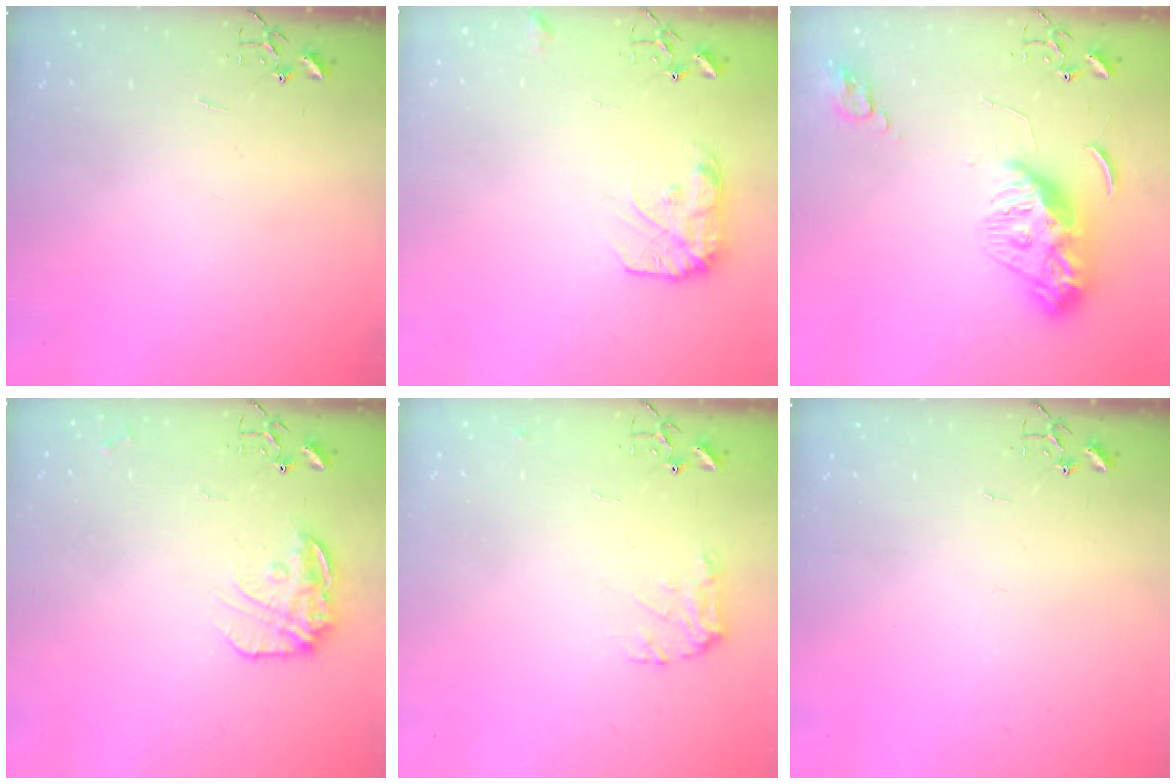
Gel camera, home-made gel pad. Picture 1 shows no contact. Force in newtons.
{"total": 10.8, "press": 10.8, "slide": 0.4}
{"total": 11.9, "press": 11.9, "slide": 0.9}
{"total": 13.7, "press": 13.7, "slide": 0.9}
{"total": 7.9, "press": 7.9, "slide": 0.1}
{"total": 0.0}